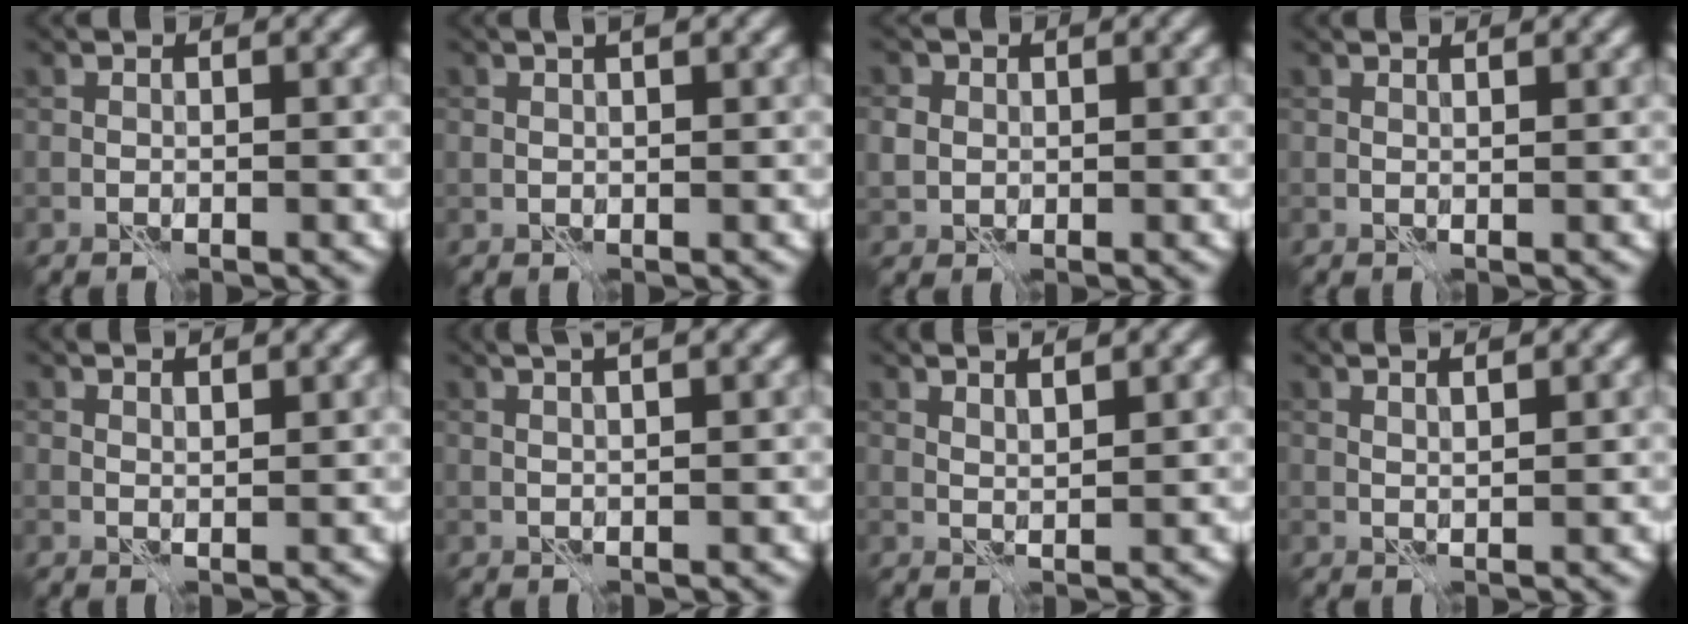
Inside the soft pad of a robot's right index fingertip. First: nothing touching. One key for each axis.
{"total": 1.5, "fx": 0.9, "fy": 0.4, "fz": 1.1, "tx": -0.020, "ty": 0.003, "tz": 0.017}
{"total": 2.8, "fx": 0.7, "fy": 2.5, "fz": 1.1, "tx": -0.029, "ty": 0.011, "tz": 0.011}
{"total": 0.7, "fx": 0.6, "fy": -0.1, "fz": 0.3, "tx": -0.012, "ty": -0.002, "tz": 0.009}
{"total": 1.6, "fx": 1.4, "fy": 0.1, "fz": 0.7, "tx": -0.016, "ty": -0.003, "tz": 0.021}
{"total": 4.4, "fx": 2.6, "fy": 1.4, "fz": 3.3, "tx": -0.038, "ty": 0.025, "tz": 0.021}
{"total": 2.5, "fx": 2.1, "fy": 0.4, "fz": 1.4, "tx": -0.021, "ty": 0.005, "tz": 0.024}
{"total": 2.2, "fx": 1.7, "fy": 0.3, "fz": 1.3, "tx": -0.018, "ty": 0.006, "tz": 0.011}